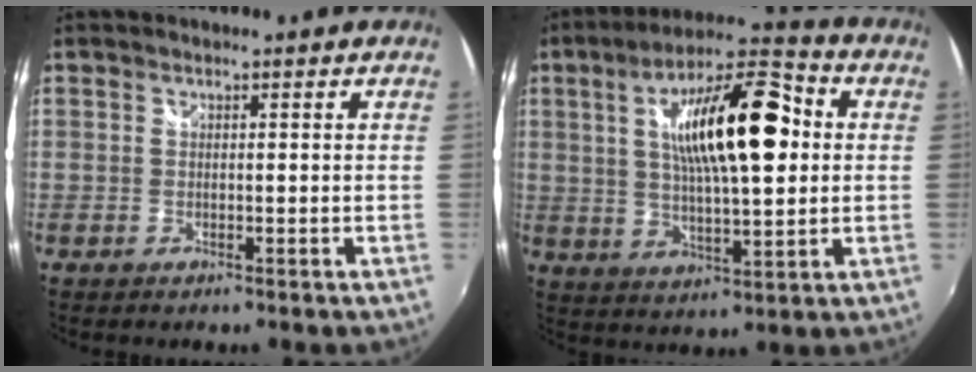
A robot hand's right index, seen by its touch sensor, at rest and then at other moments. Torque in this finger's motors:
{"motor_torque": [1.47, 0.67, 0.63, 0.21]}